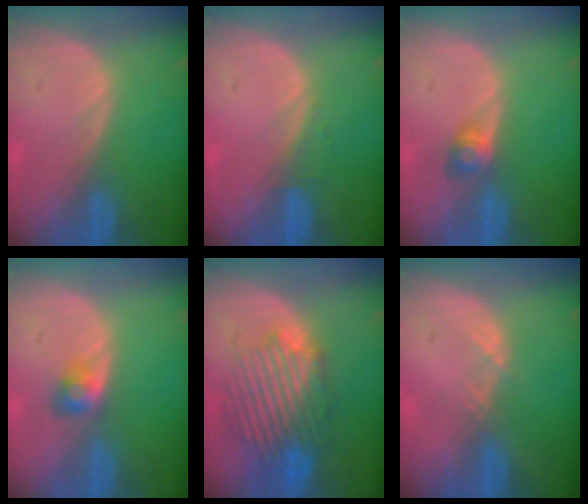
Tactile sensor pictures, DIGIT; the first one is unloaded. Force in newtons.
{"total": 1.2, "press": 1.1, "slide": 0.4}
{"total": 2.8, "press": 2.5, "slide": 1.2}
{"total": 2.8, "press": 2.5, "slide": 1.2}
{"total": 9.5, "press": 9.3, "slide": 2.1}
{"total": 1.3, "press": 1.1, "slide": 0.7}